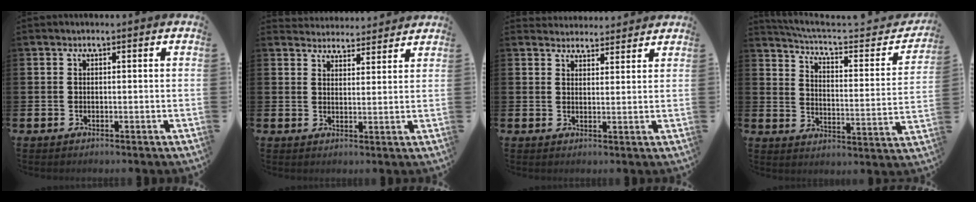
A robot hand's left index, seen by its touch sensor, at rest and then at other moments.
{"total": 4.0, "force": [3.9, 0.8, -0.3], "torque": [-0.003, -0.026, 0.072]}
{"total": 3.4, "force": [3.3, 0.9, -0.3], "torque": [0.009, -0.019, 0.059]}
{"total": 5.2, "force": [4.7, 0.8, 2.0], "torque": [-0.056, -0.045, 0.071]}